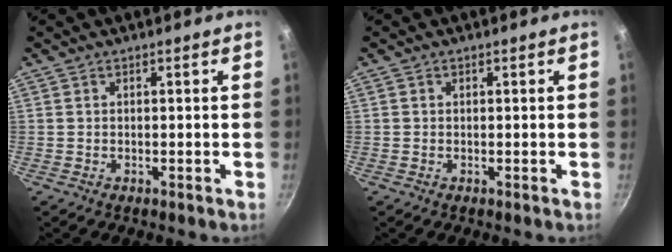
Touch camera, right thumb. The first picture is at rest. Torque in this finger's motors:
{"motor_torque": [-0.04, -0.25, -0.22, 0.18, 0.03]}